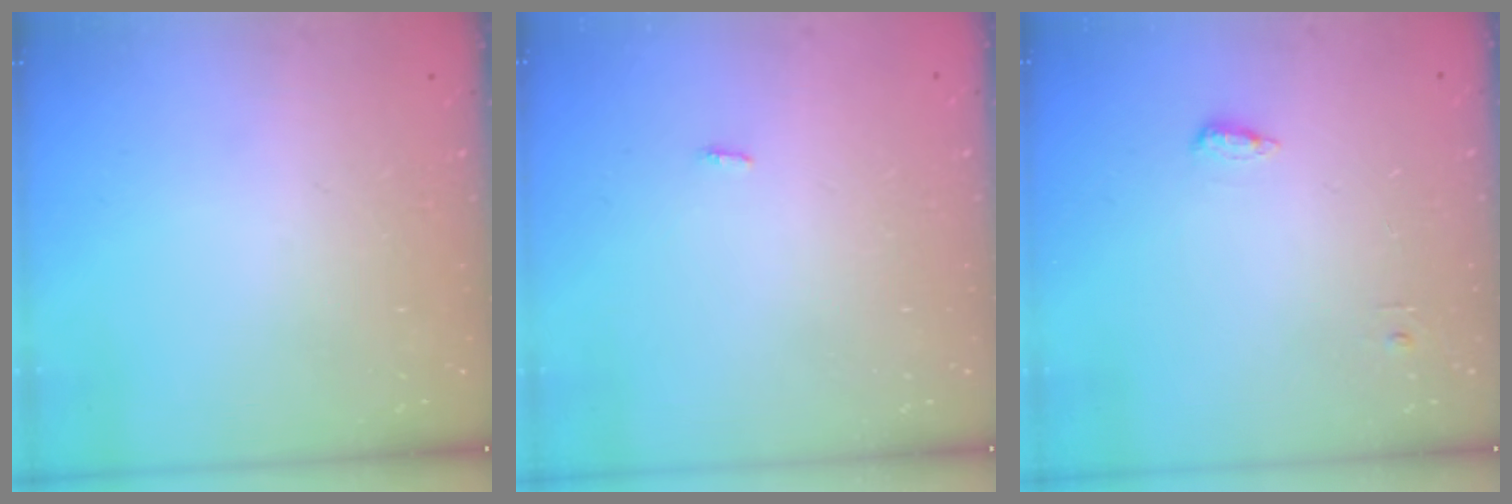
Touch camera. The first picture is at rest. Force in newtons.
{"total": 2.8, "press": 1.8, "slide": 2.2}
{"total": 4.9, "press": 4.8, "slide": 1.0}